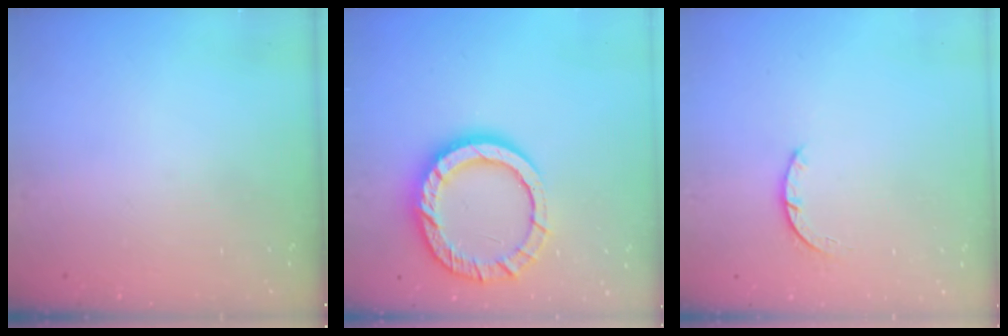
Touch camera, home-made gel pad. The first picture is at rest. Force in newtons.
{"total": 14.6, "press": 14.5, "slide": 1.3}
{"total": 2.4, "press": 2.4, "slide": 0.3}